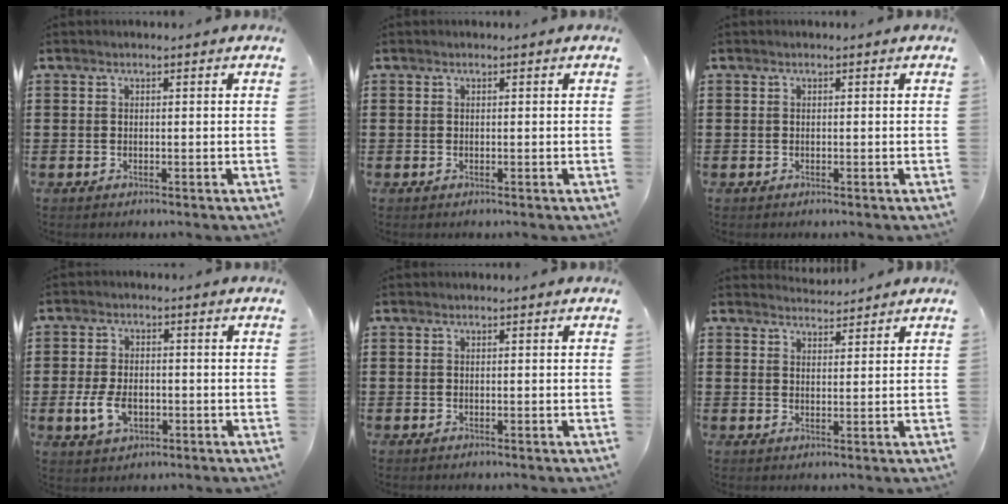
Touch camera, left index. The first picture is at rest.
{"total": 0.0}
{"total": 0.0}
{"total": 5.4, "force": [-1.5, 3.3, 4.0], "torque": [-0.090, 0.000, -0.030]}
{"total": 0.0}
{"total": 2.6, "force": [2.6, 0.3, 0.0], "torque": [-0.007, -0.005, 0.049]}